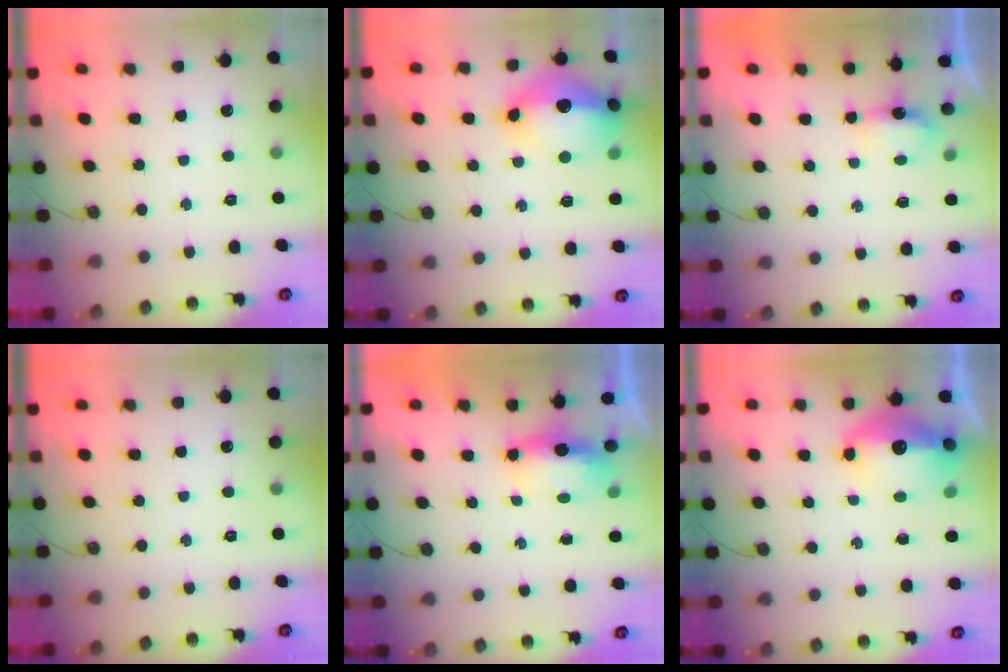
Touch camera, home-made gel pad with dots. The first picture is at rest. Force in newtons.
{"total": 21.9, "press": 19.7, "slide": 9.6}
{"total": 6.0, "press": 3.6, "slide": 4.9}
{"total": 0.0}
{"total": 6.1, "press": 6.0, "slide": 1.2}
{"total": 14.6, "press": 14.5, "slide": 1.2}